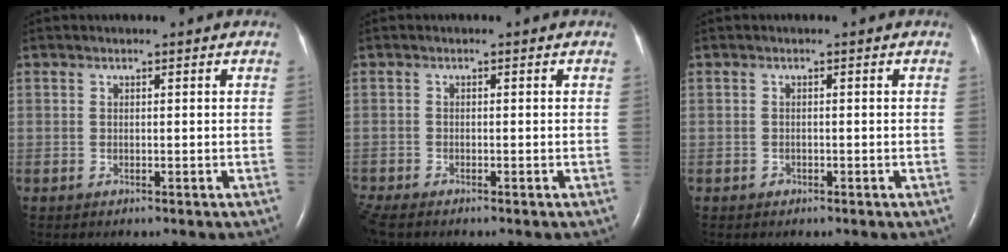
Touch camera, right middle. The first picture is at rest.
{"total": 2.2, "force": [-2.0, 0.4, 0.8], "torque": [-0.025, -0.009, -0.038]}
{"total": 0.5, "force": [-0.3, 0.4, 0.0], "torque": [-0.002, 0.002, -0.007]}